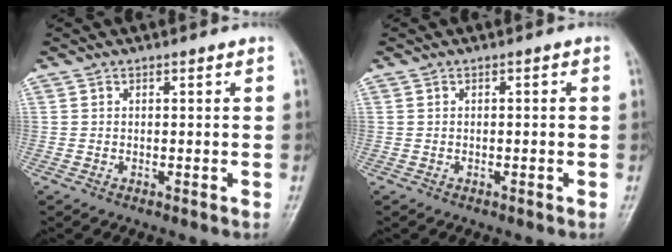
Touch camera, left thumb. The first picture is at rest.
{"total": 0.6, "force": [-0.1, 0.2, 0.6], "torque": [-0.012, 0.005, 0.001]}